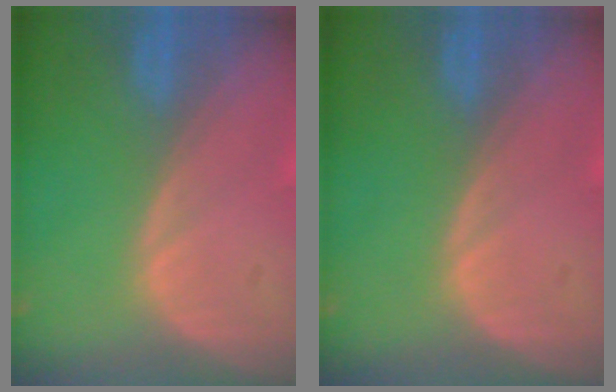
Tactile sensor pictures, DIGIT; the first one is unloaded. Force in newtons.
{"total": 0.0}